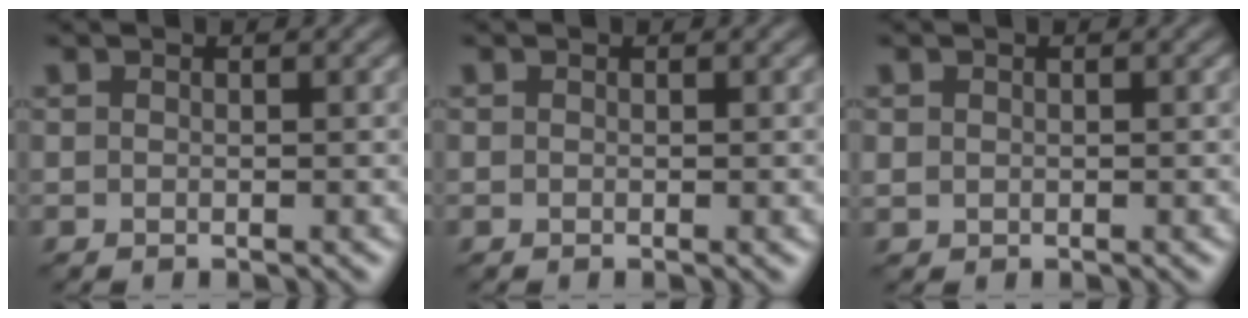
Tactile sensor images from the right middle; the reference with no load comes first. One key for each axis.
{"total": 0.0}
{"total": 0.7, "fx": 0.2, "fy": 0.6, "fz": 0.2, "tx": -0.002, "ty": -0.002, "tz": 0.005}